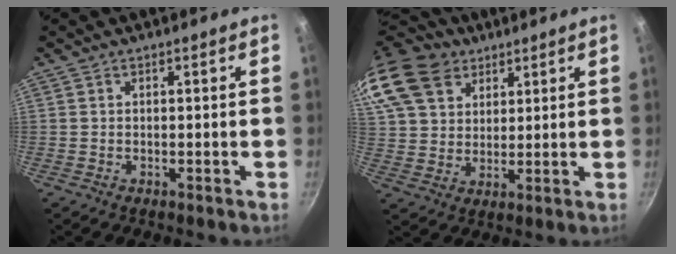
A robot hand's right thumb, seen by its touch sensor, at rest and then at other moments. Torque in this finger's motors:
{"motor_torque": [-0.15, 3.06, 0.57, -0.37, 0.16]}